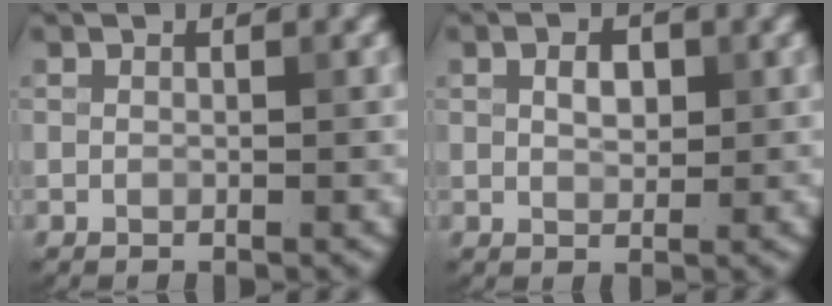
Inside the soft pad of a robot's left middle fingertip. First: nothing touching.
{"total": 2.1, "force": [0.6, 1.3, 1.6], "torque": [-0.028, 0.001, 0.009]}